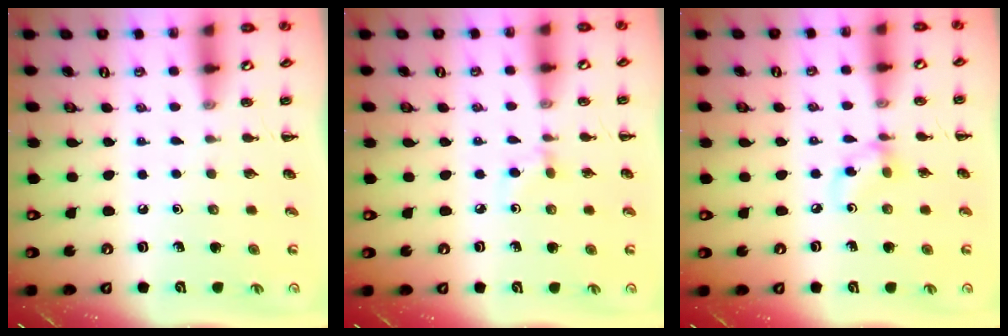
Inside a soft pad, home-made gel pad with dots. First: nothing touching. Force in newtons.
{"total": 4.2, "press": 3.8, "slide": 1.8}
{"total": 6.1, "press": 6.1, "slide": 0.6}